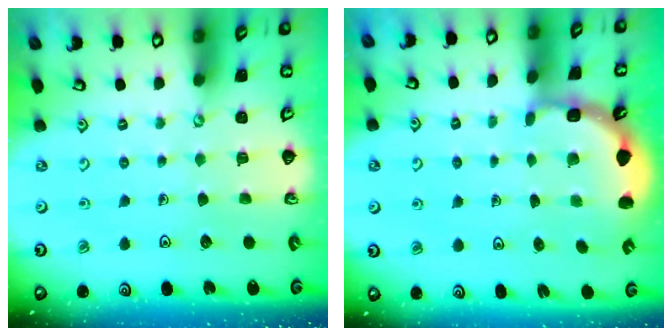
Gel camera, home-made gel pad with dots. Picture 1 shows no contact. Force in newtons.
{"total": 2.3, "press": 2.1, "slide": 0.9}